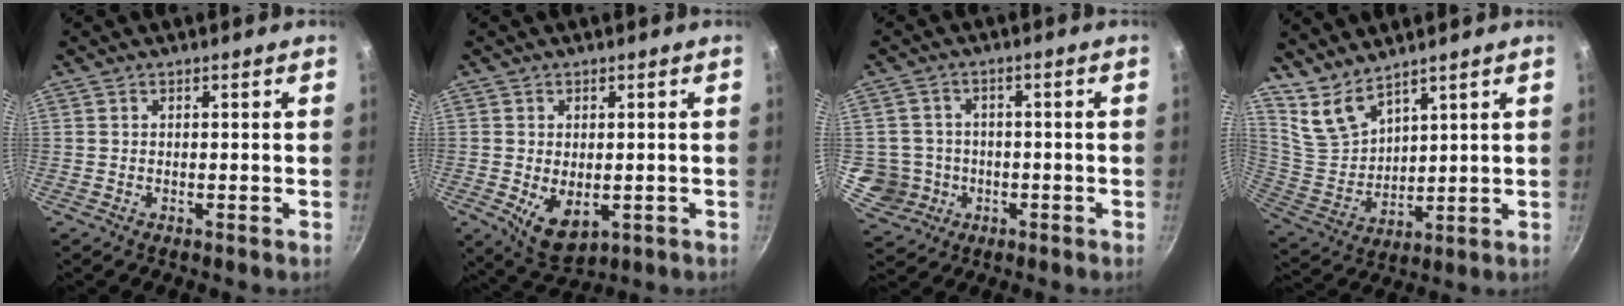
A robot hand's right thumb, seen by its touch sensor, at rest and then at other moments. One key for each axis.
{"total": 7.2, "fx": -1.1, "fy": 4.6, "fz": 5.4, "tx": -0.082, "ty": -0.017, "tz": -0.001}
{"total": 7.2, "fx": -1.4, "fy": 6.9, "fz": 1.4, "tx": -0.002, "ty": 0.017, "tz": -0.015}
{"total": 8.6, "fx": 6.8, "fy": 3.2, "fz": 4.0, "tx": -0.068, "ty": -0.053, "tz": 0.154}